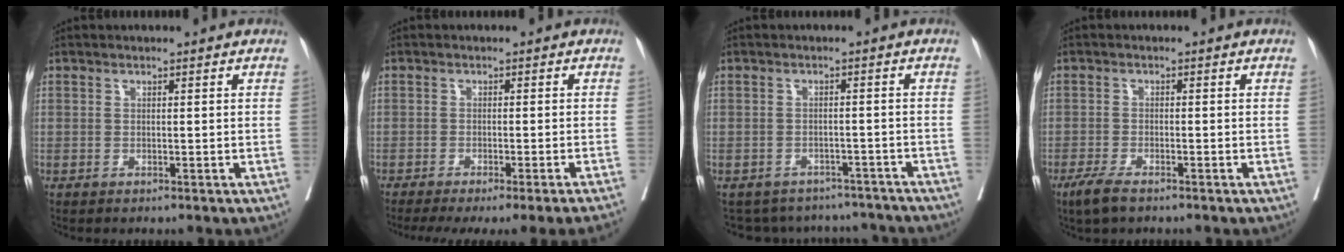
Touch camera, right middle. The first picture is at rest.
{"total": 12.9, "force": [-11.0, -1.4, 6.6], "torque": [-0.065, -0.038, -0.147]}
{"total": 11.1, "force": [-10.2, 4.3, 1.1], "torque": [-0.016, 0.020, -0.116]}
{"total": 3.6, "force": [-2.6, 0.8, 2.4], "torque": [-0.053, -0.008, -0.048]}